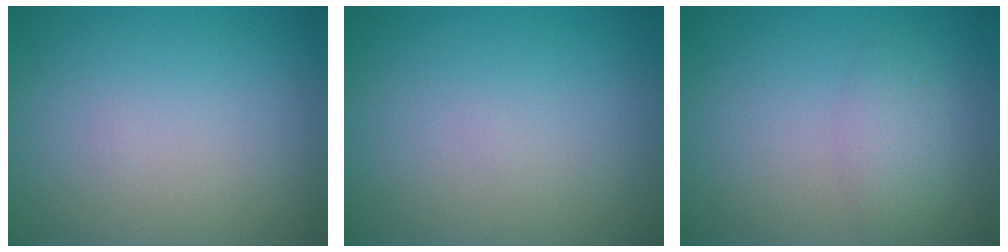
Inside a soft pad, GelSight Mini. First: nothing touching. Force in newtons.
{"total": 0.0}
{"total": 2.2, "press": 2.2, "slide": 0.1}